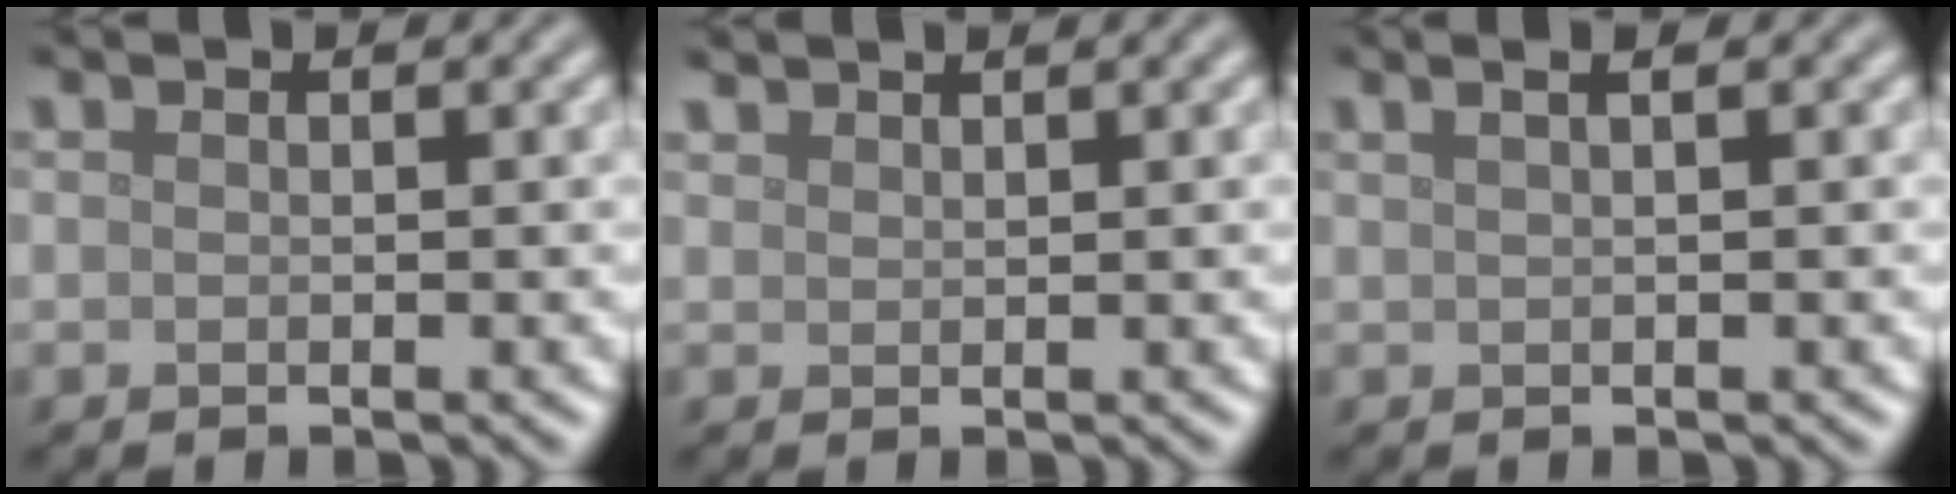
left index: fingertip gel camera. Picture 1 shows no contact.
{"total": 1.2, "force": [1.2, 0.1, 0.2], "torque": [-0.003, 0.003, 0.025]}
{"total": 3.6, "force": [1.8, 1.9, 2.5], "torque": [-0.015, 0.024, -0.004]}